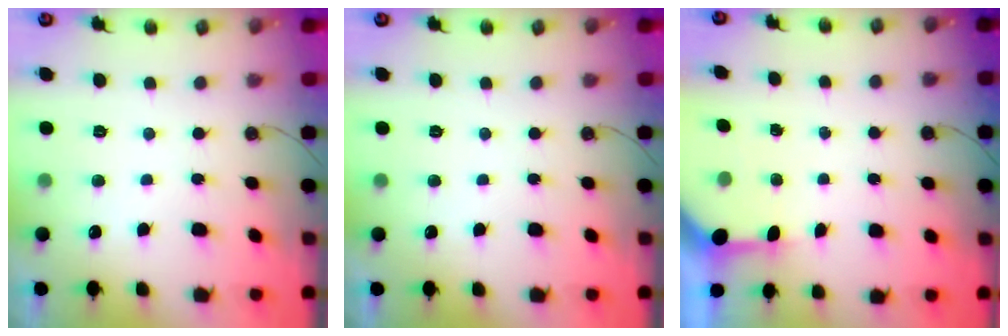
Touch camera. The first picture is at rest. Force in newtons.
{"total": 0.0}
{"total": 3.4, "press": 3.3, "slide": 0.4}